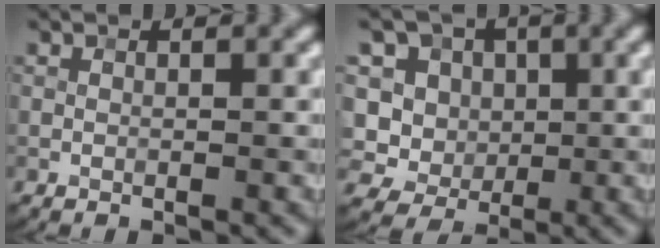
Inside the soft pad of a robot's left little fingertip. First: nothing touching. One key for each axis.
{"total": 9.9, "fx": 2.1, "fy": 8.7, "fz": 4.2, "tx": -0.098, "ty": 0.029, "tz": 0.016}